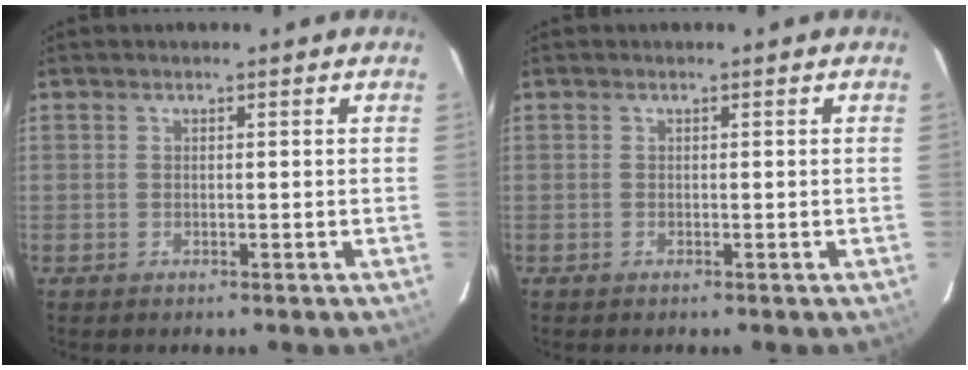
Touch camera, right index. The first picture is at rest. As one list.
[{"total": 0.0}]